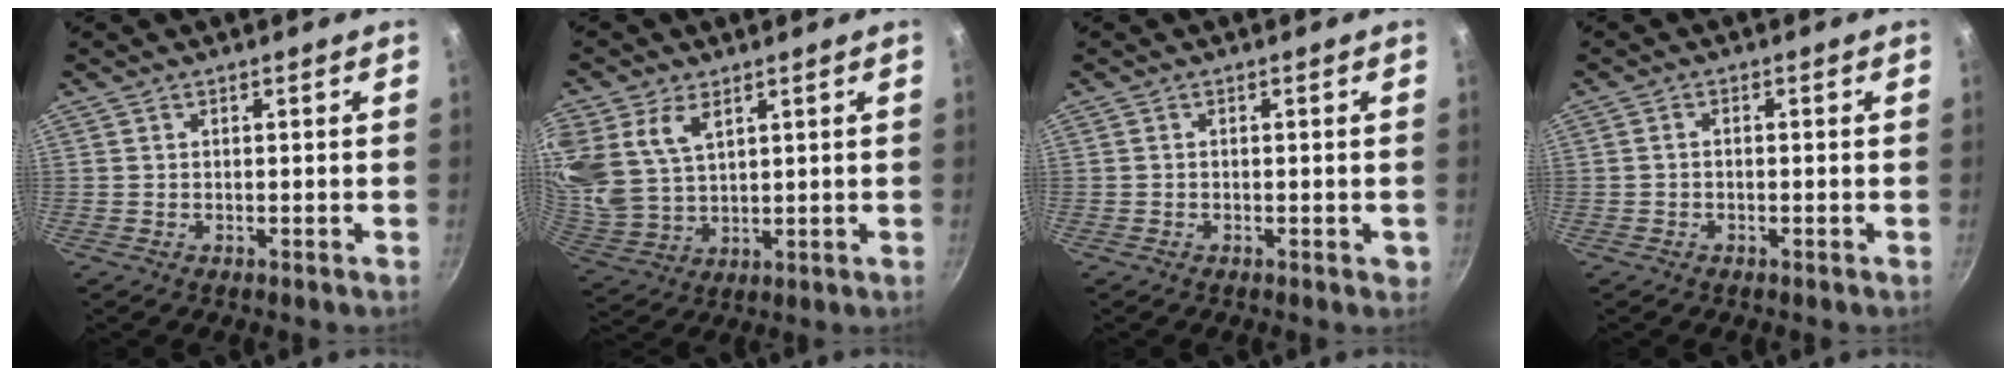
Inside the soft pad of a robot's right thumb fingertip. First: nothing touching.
{"total": 13.5, "force": [5.9, 8.6, 8.4], "torque": [-0.180, -0.017, 0.132]}
{"total": 1.3, "force": [-0.4, 0.8, 1.0], "torque": [-0.009, 0.002, -0.006]}
{"total": 1.1, "force": [-0.5, 0.6, 0.8], "torque": [-0.017, 0.012, -0.010]}